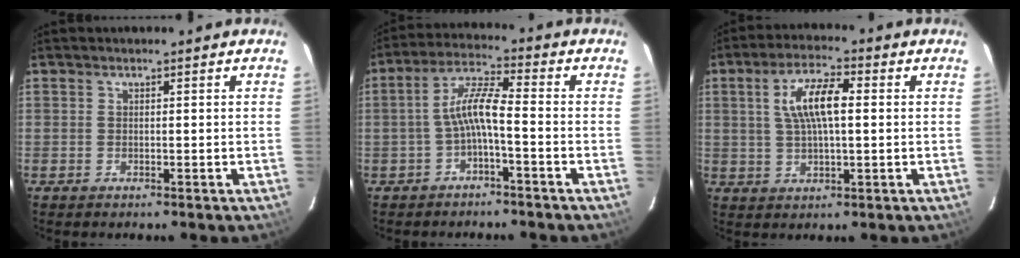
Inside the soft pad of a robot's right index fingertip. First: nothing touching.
{"total": 6.1, "force": [-2.2, 0.7, 5.7], "torque": [-0.129, 0.018, -0.042]}
{"total": 8.6, "force": [1.6, 2.9, 8.0], "torque": [-0.152, 0.014, 0.032]}